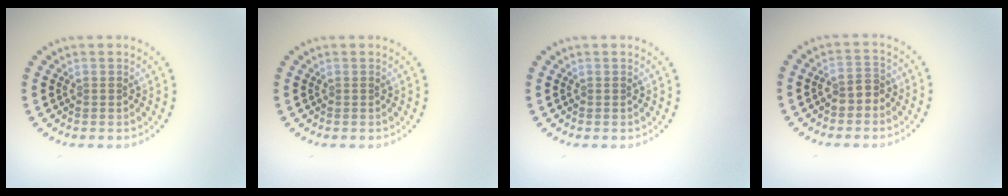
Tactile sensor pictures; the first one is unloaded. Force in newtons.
{"total": 0.0}
{"total": 0.0}
{"total": 2.1, "press": 2.0, "slide": 0.8}